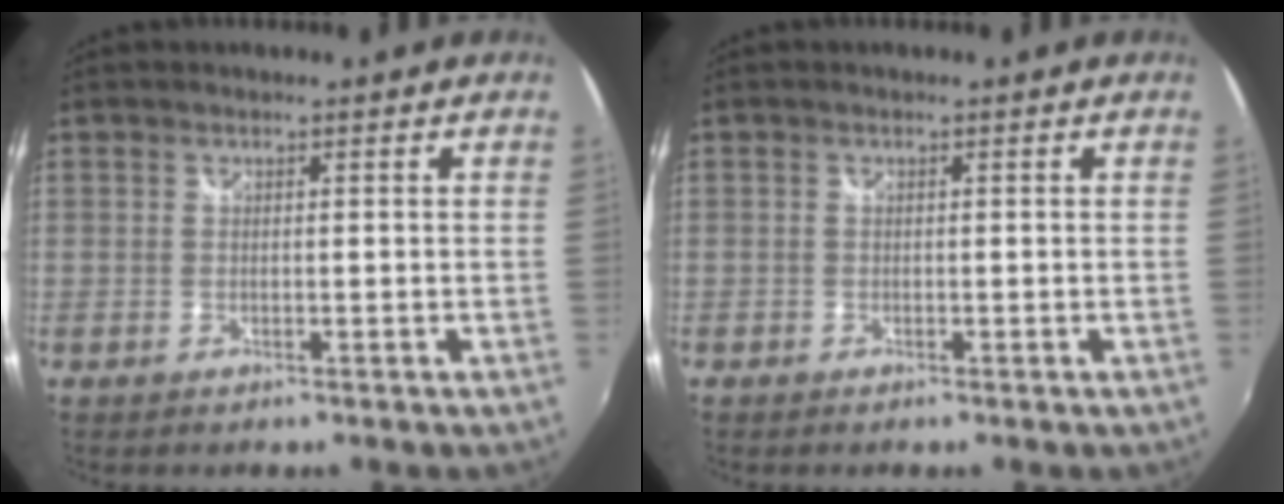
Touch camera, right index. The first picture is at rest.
{"total": 0.0}